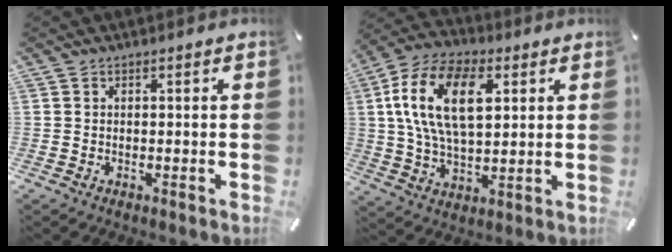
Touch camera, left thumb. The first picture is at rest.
{"total": 16.9, "force": [4.5, 9.7, 13.0], "torque": [-0.288, 0.008, 0.072]}